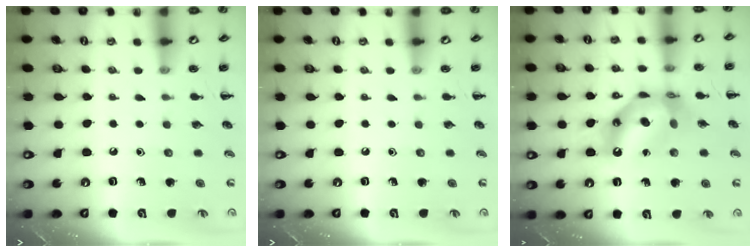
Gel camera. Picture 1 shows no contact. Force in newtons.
{"total": 0.0}
{"total": 13.1, "press": 12.5, "slide": 3.9}